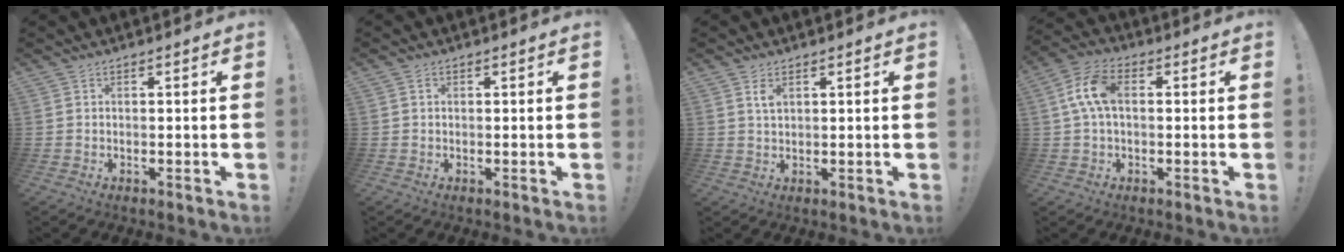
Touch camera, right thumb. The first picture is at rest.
{"total": 0.6, "force": [0.2, 0.5, 0.3], "torque": [-0.004, 0.001, 0.002]}
{"total": 2.8, "force": [1.4, 1.4, 1.9], "torque": [-0.031, -0.003, 0.024]}
{"total": 9.9, "force": [1.0, 5.7, 8.0], "torque": [-0.158, 0.009, 0.022]}